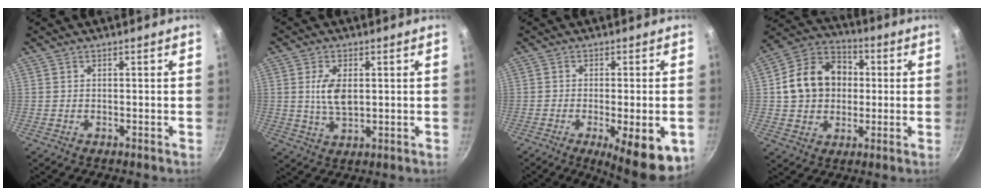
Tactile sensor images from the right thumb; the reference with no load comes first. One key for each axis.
{"total": 6.5, "fx": 1.0, "fy": 3.5, "fz": 5.4, "tx": -0.099, "ty": -0.009, "tz": 0.021}
{"total": 12.4, "fx": -4.2, "fy": 3.4, "fz": 11.2, "tx": -0.140, "ty": 0.002, "tz": -0.053}
{"total": 15.0, "fx": 1.4, "fy": 12.2, "fz": 8.6, "tx": -0.120, "ty": 0.027, "tz": 0.013}